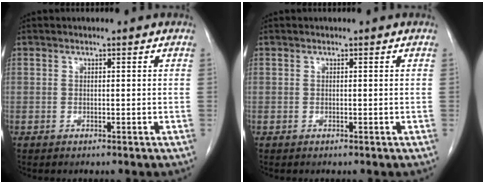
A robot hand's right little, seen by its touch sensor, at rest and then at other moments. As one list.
[{"total": 0.0}]